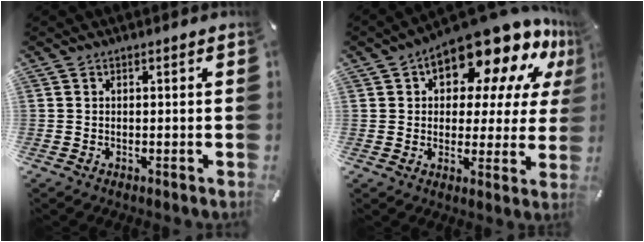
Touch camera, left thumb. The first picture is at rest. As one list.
[{"total": 17.4, "force": [11.5, 8.0, 10.3], "torque": [-0.158, -0.084, 0.195]}]